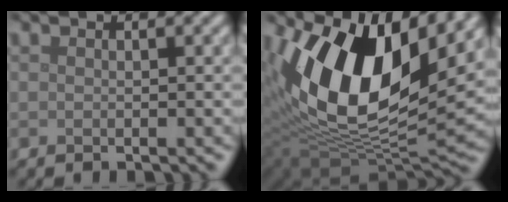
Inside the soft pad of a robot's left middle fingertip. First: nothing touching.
{"total": 14.8, "force": [5.0, 7.4, 11.8], "torque": [-0.213, 0.001, 0.085]}